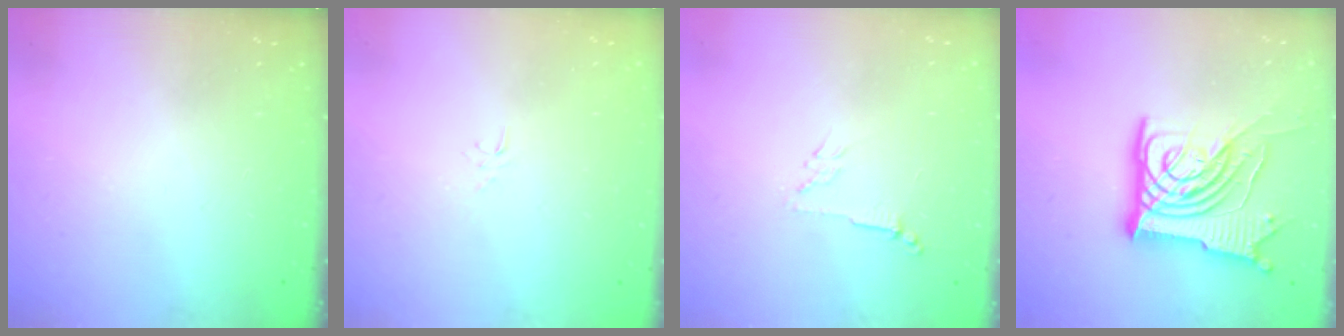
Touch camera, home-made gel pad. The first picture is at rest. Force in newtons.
{"total": 4.0, "press": 4.0, "slide": 0.7}
{"total": 4.0, "press": 4.0, "slide": 0.6}
{"total": 17.0, "press": 16.9, "slide": 1.7}